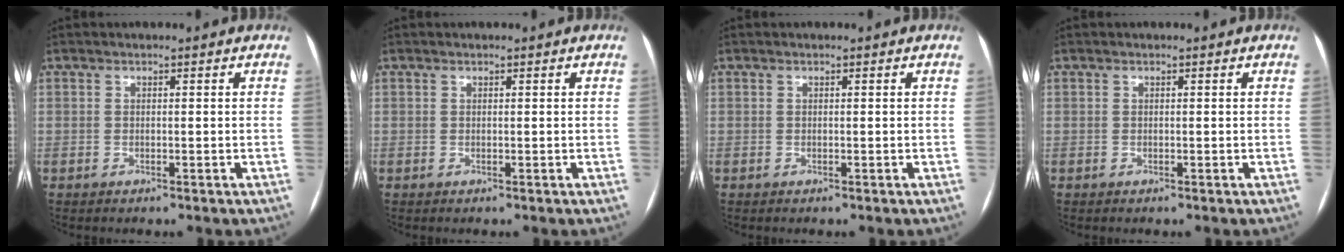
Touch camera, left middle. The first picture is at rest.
{"total": 0.0}
{"total": 0.0}
{"total": 0.0}